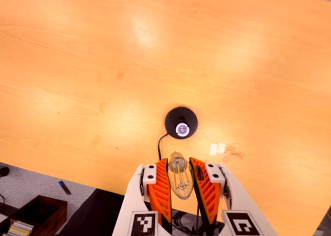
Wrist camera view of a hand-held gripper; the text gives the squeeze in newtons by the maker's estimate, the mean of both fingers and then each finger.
{"total": 19.7, "left": 21.6, "right": 17.8}